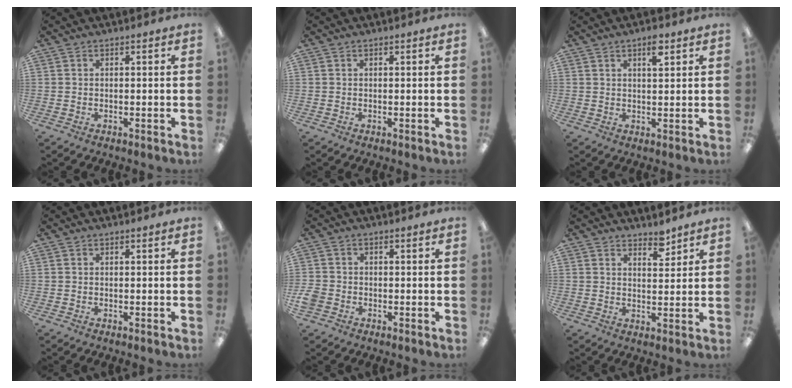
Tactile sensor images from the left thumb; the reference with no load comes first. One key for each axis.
{"total": 0.0}
{"total": 4.2, "fx": 2.7, "fy": 1.3, "fz": 2.9, "tx": -0.040, "ty": -0.005, "tz": 0.041}
{"total": 0.0}
{"total": 2.8, "fx": -1.2, "fy": 2.2, "fz": 1.2, "tx": -0.024, "ty": 0.005, "tz": -0.023}
{"total": 4.1, "fx": 3.7, "fy": 1.4, "fz": 1.1, "tx": 0.004, "ty": -0.030, "tz": 0.062}